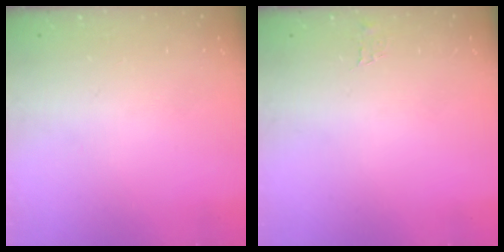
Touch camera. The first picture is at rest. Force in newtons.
{"total": 3.3, "press": 3.3, "slide": 0.3}